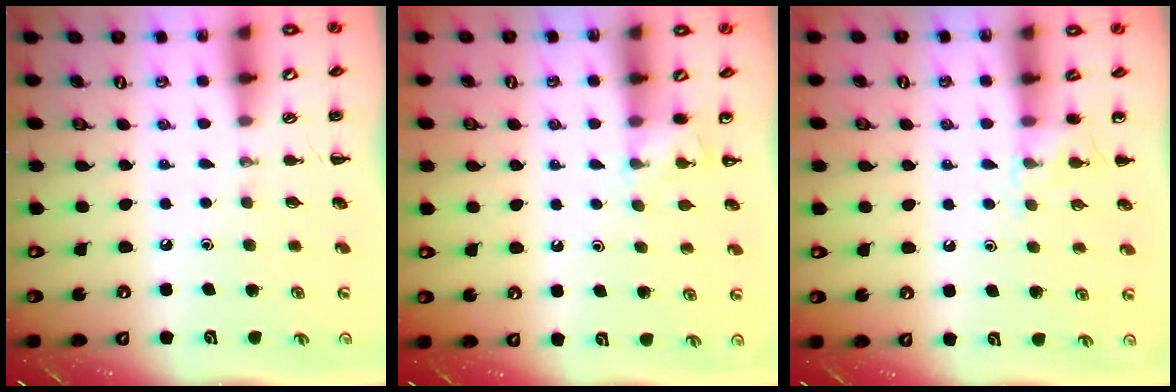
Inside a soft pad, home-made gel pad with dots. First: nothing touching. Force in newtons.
{"total": 5.0, "press": 4.7, "slide": 1.6}
{"total": 7.4, "press": 7.1, "slide": 2.2}